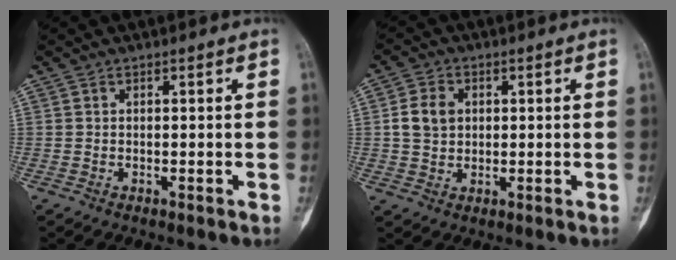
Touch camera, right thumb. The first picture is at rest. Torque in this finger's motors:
{"motor_torque": [-0.04, 0.29, 0.23, -0.27, 0.18]}